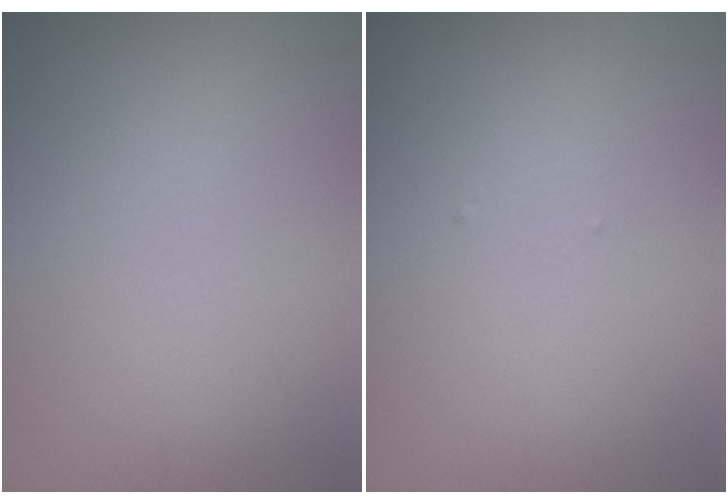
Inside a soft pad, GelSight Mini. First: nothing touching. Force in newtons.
{"total": 0.0}